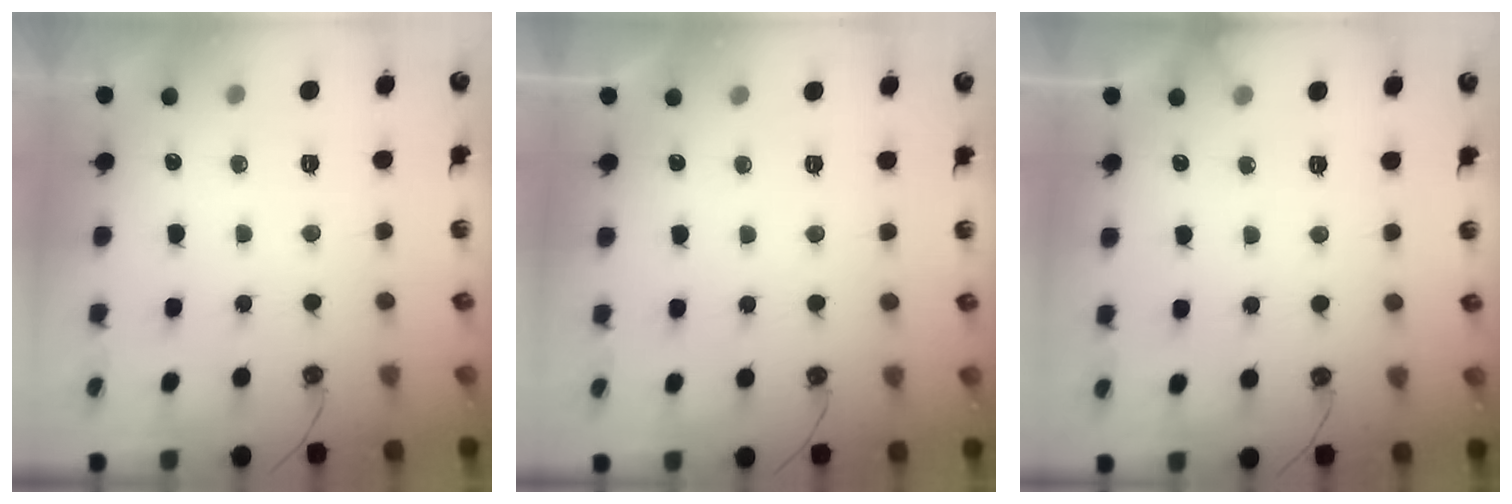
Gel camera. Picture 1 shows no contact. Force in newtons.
{"total": 0.0}
{"total": 1.7, "press": 1.7, "slide": 0.1}